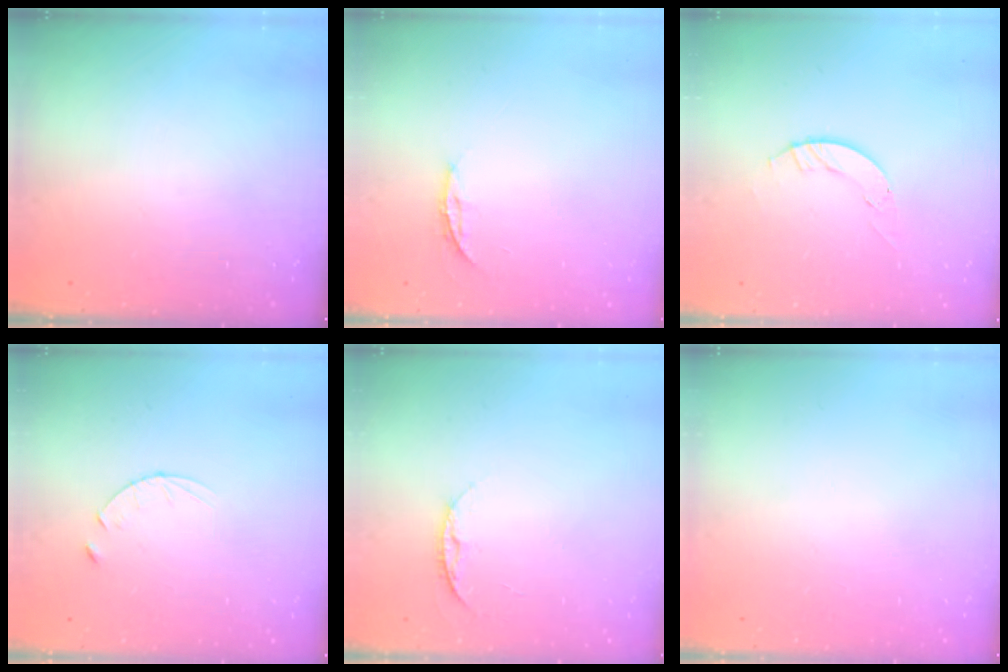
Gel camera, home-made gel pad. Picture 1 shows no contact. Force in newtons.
{"total": 3.8, "press": 3.8, "slide": 0.3}
{"total": 4.0, "press": 4.0, "slide": 0.4}
{"total": 3.9, "press": 3.9, "slide": 0.4}
{"total": 6.4, "press": 6.3, "slide": 0.8}
{"total": 0.0}